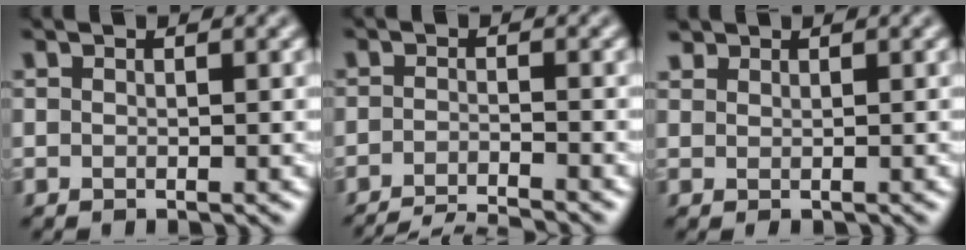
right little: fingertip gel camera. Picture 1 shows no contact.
{"total": 5.4, "force": [-5.1, 0.8, 1.8], "torque": [-0.030, -0.016, -0.082]}
{"total": 1.2, "force": [0.9, 0.7, 0.1], "torque": [0.001, 0.002, 0.020]}